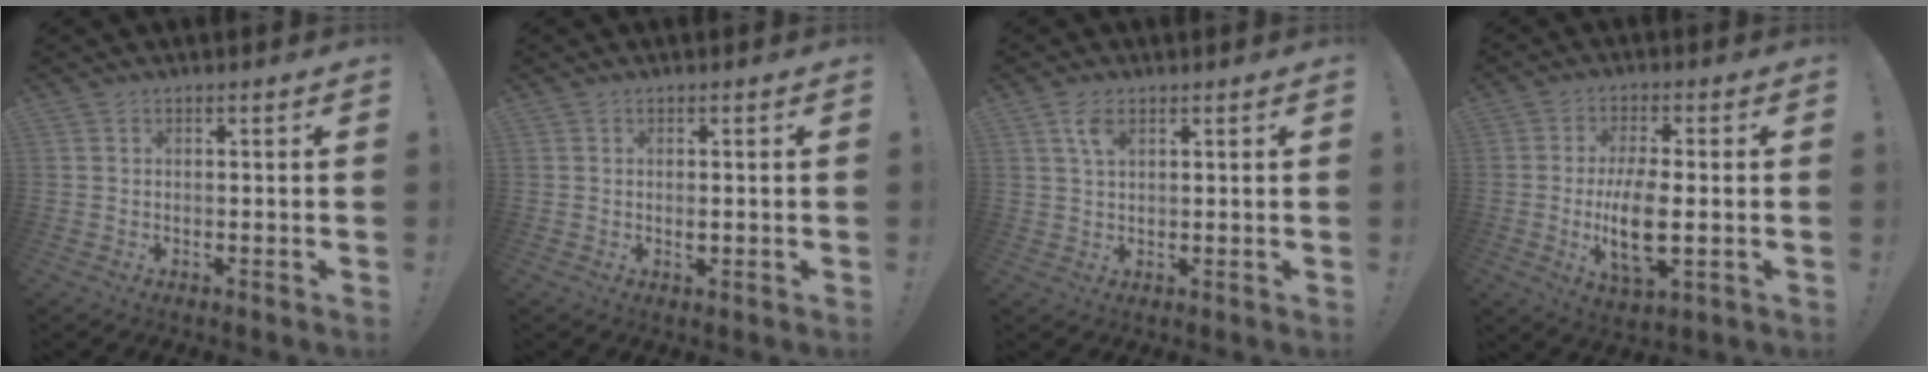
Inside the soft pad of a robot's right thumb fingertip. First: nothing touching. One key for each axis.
{"total": 1.1, "fx": 0.0, "fy": 0.6, "fz": 0.9, "tx": -0.013, "ty": -0.001, "tz": -0.001}
{"total": 4.3, "fx": 2.1, "fy": 2.0, "fz": 3.1, "tx": -0.053, "ty": -0.005, "tz": 0.036}
{"total": 11.9, "fx": -1.3, "fy": 4.2, "fz": 11.1, "tx": -0.211, "ty": -0.013, "tz": -0.026}